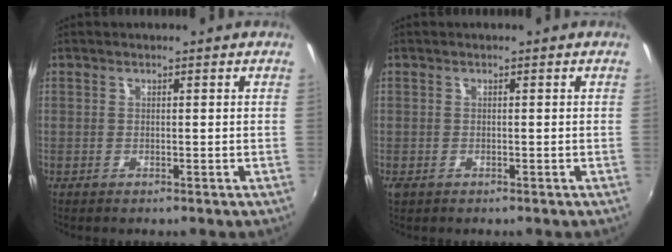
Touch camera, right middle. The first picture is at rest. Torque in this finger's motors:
{"motor_torque": [0.10, -0.08, 0.01, 0.02]}